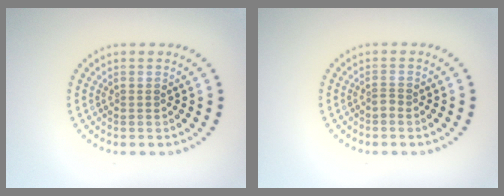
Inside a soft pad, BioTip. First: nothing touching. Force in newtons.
{"total": 0.9, "press": 0.5, "slide": 0.7}